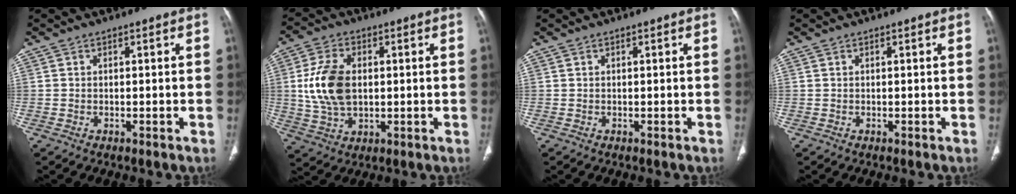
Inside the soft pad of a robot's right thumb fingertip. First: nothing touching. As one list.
[{"total": 11.5, "force": [0.9, 7.3, 8.9], "torque": [-0.174, 0.001, 0.024]}, {"total": 0.0}, {"total": 0.0}]